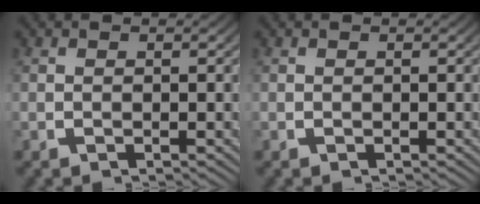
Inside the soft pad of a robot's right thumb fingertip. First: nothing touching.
{"total": 0.0}